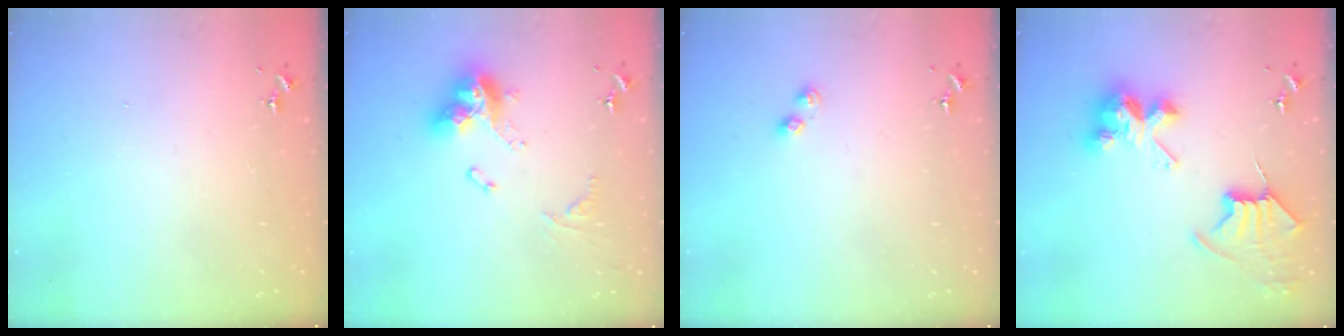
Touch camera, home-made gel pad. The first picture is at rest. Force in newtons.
{"total": 14.6, "press": 14.6, "slide": 1.1}
{"total": 3.7, "press": 3.7, "slide": 0.4}
{"total": 10.9, "press": 10.8, "slide": 1.3}